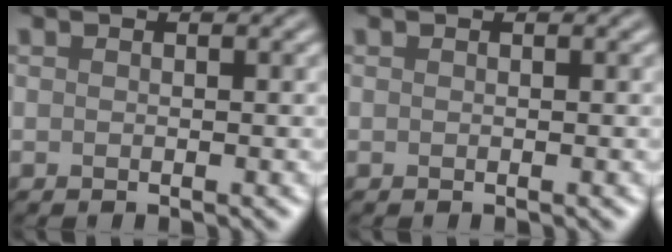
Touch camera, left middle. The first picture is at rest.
{"total": 0.0}